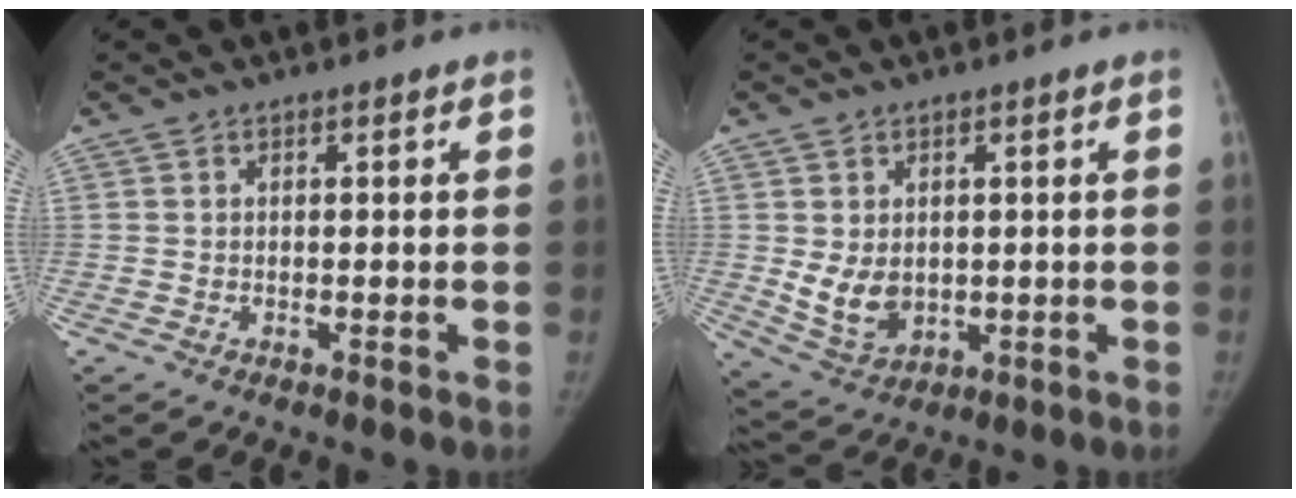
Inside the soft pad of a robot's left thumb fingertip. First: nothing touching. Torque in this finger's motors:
{"motor_torque": [0.62, 0.67, 0.54, -0.63, 0.05]}